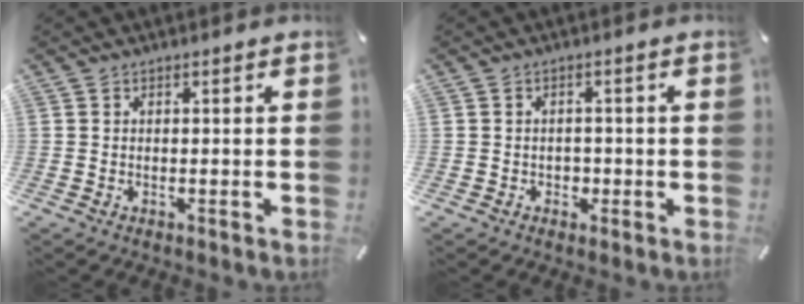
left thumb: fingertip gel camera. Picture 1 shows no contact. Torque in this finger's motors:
{"motor_torque": [-0.15, 0.12, -0.01, -0.04, -0.01]}